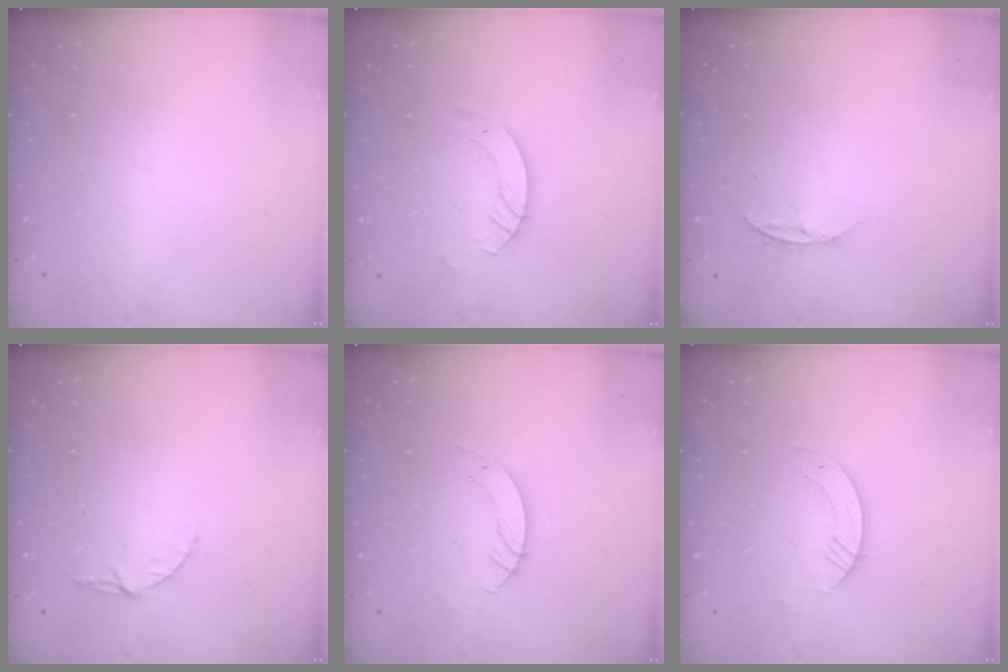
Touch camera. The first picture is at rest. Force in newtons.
{"total": 4.8, "press": 4.8, "slide": 0.4}
{"total": 4.4, "press": 4.4, "slide": 0.5}
{"total": 5.2, "press": 5.1, "slide": 0.5}
{"total": 4.4, "press": 4.4, "slide": 0.1}
{"total": 3.8, "press": 3.8, "slide": 0.1}